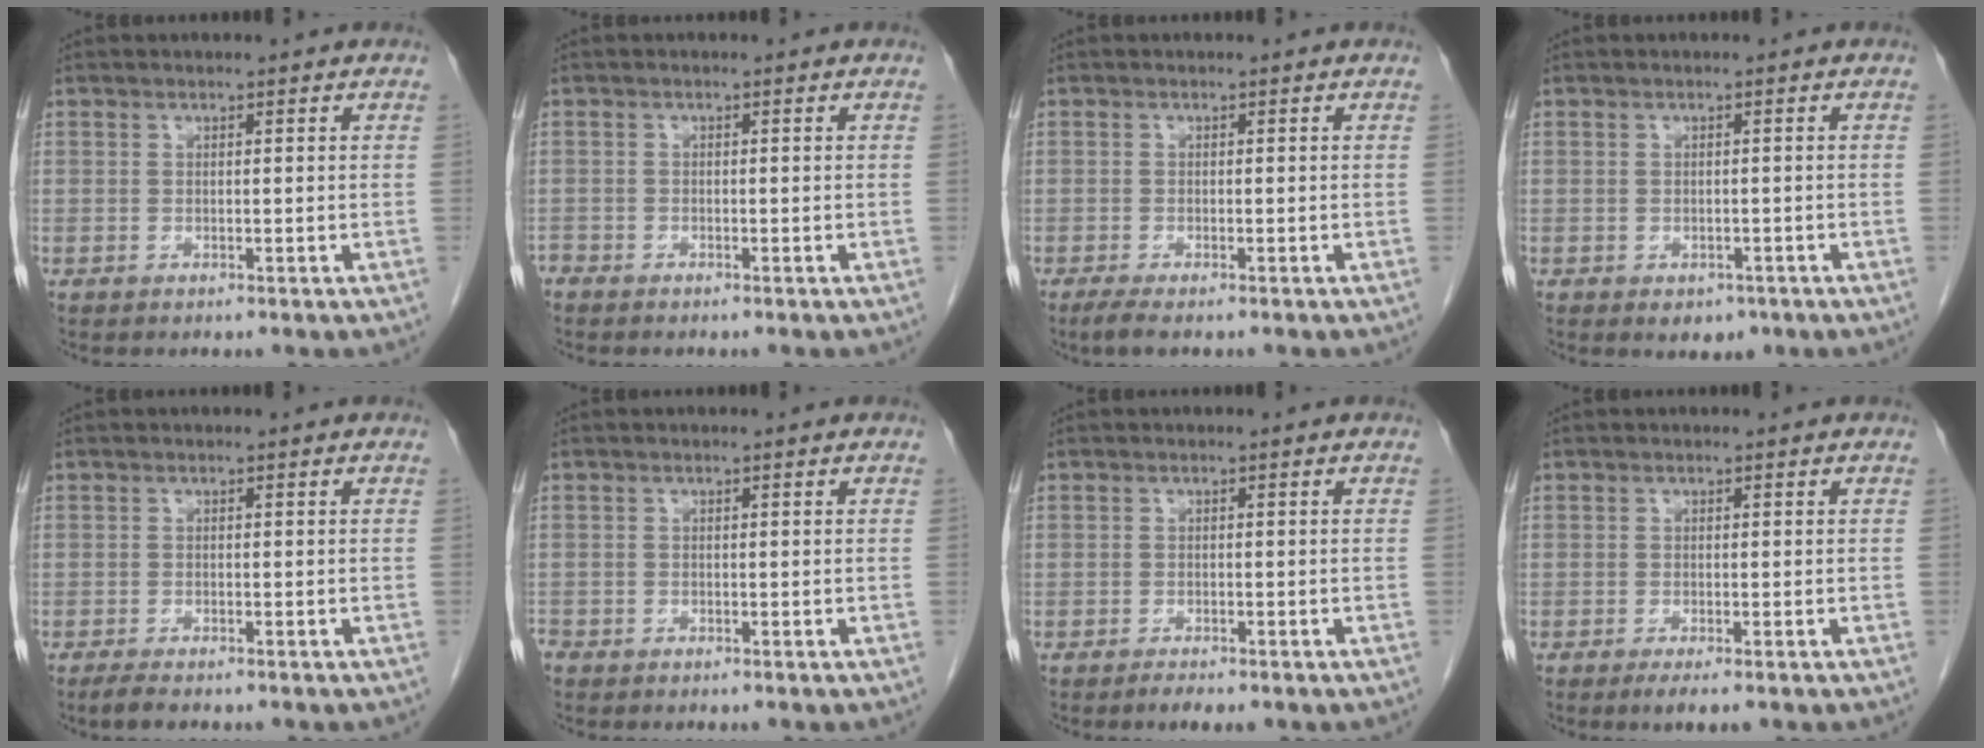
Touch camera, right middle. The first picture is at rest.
{"total": 1.3, "force": [-1.3, 0.4, 0.1], "torque": [-0.002, -0.003, -0.024]}
{"total": 2.5, "force": [-1.9, 0.4, 1.6], "torque": [-0.032, -0.008, -0.031]}
{"total": 2.5, "force": [-1.4, 1.7, 1.3], "torque": [-0.010, 0.001, -0.007]}
{"total": 2.5, "force": [-2.0, 0.5, 1.4], "torque": [-0.031, -0.007, -0.031]}
{"total": 2.0, "force": [-1.5, 1.2, 0.5], "torque": [-0.015, -0.002, -0.030]}
{"total": 1.8, "force": [-1.4, 0.4, 1.0], "torque": [-0.020, -0.003, -0.019]}
{"total": 2.4, "force": [-1.6, 0.3, 1.7], "torque": [-0.024, -0.006, -0.024]}